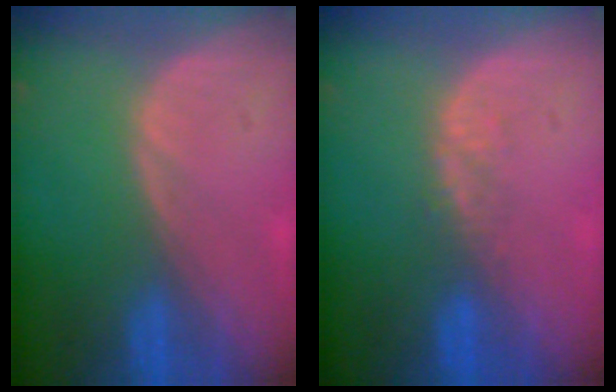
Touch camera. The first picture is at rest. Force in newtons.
{"total": 2.5, "press": 1.9, "slide": 1.7}